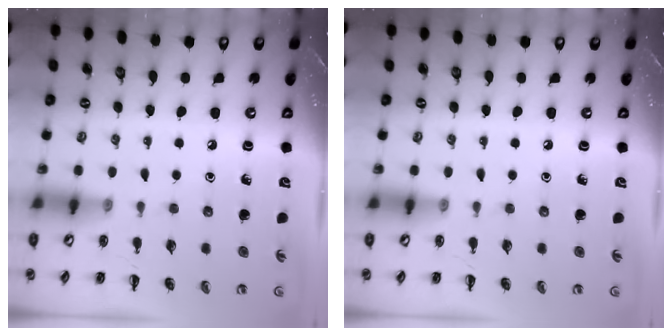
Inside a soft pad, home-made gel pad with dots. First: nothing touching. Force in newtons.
{"total": 0.0}